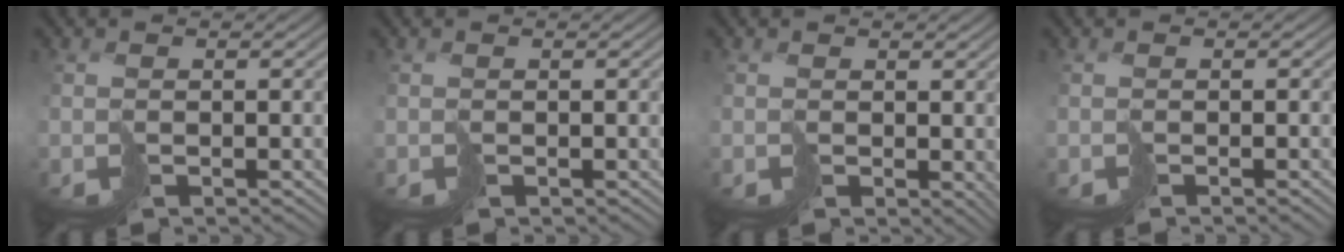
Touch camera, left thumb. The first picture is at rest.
{"total": 0.0}
{"total": 2.1, "force": [0.8, 1.3, 1.4], "torque": [-0.029, -0.003, 0.017]}
{"total": 0.8, "force": [-0.7, -0.4, 0.2], "torque": [-0.001, 0.003, -0.011]}